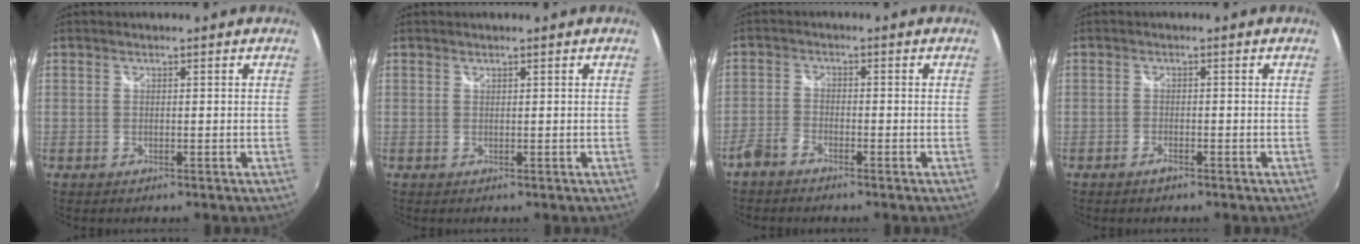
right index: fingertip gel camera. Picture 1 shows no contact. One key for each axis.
{"total": 0.0}
{"total": 3.2, "fx": -2.7, "fy": 1.2, "fz": 1.3, "tx": -0.038, "ty": 0.001, "tz": -0.057}
{"total": 1.4, "fx": -1.2, "fy": 0.6, "fz": 0.6, "tx": -0.013, "ty": -0.002, "tz": -0.023}